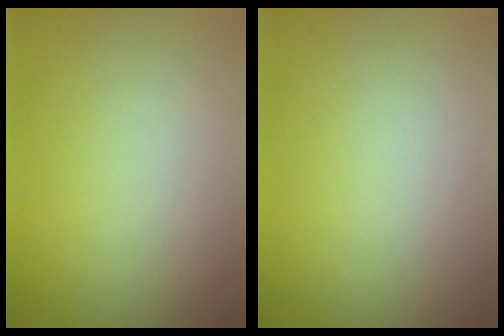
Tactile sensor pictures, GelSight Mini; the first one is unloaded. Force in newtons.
{"total": 0.0}